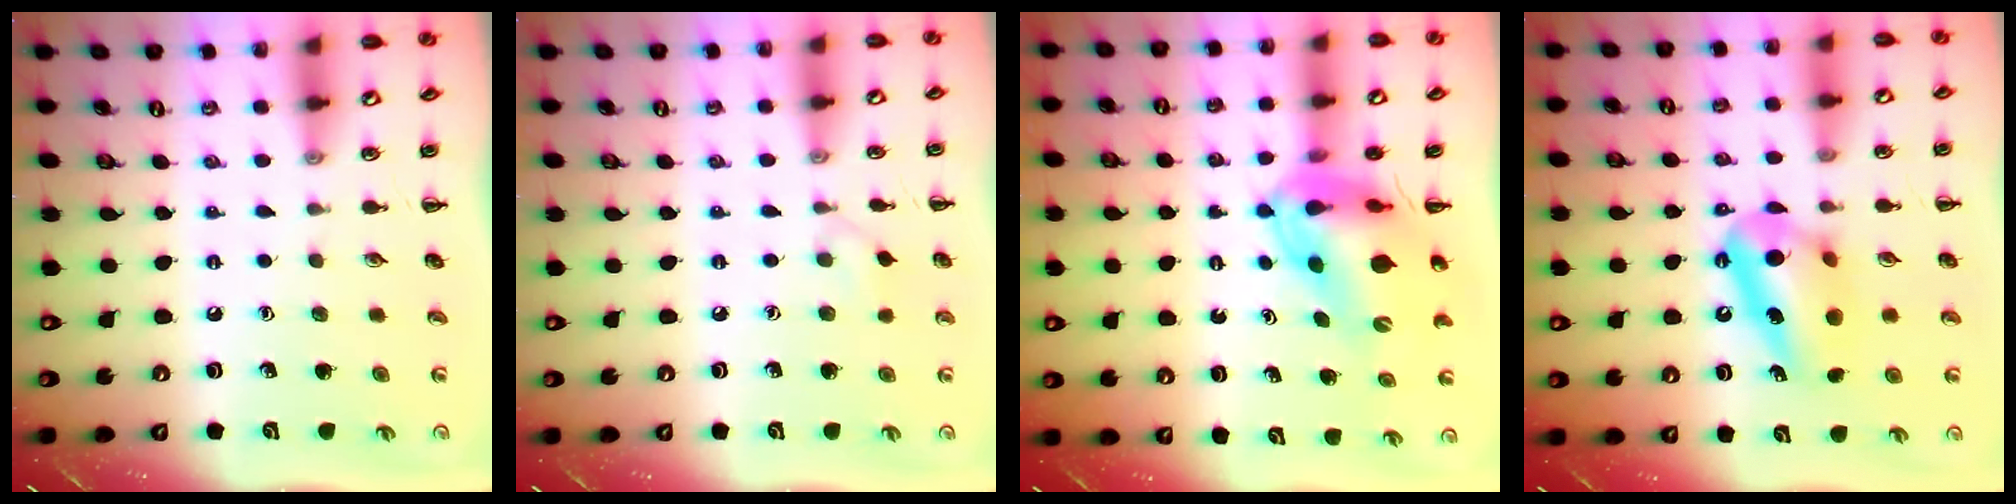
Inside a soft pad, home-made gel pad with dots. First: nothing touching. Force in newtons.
{"total": 4.7, "press": 4.3, "slide": 1.7}
{"total": 12.1, "press": 11.6, "slide": 3.5}
{"total": 11.5, "press": 11.4, "slide": 1.6}